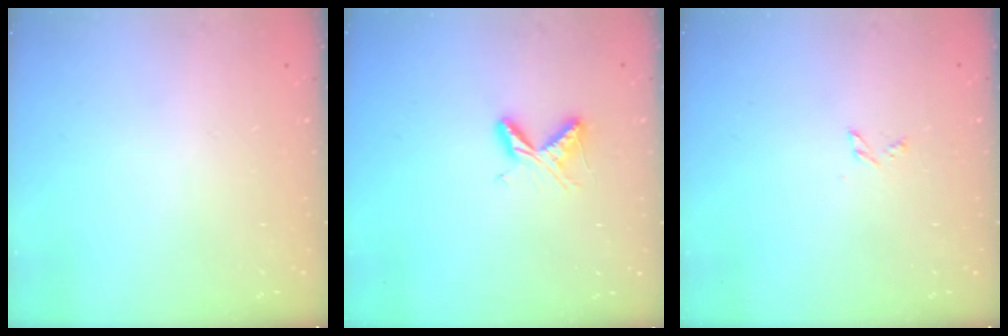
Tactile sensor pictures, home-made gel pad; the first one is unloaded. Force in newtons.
{"total": 6.1, "press": 6.0, "slide": 0.6}
{"total": 2.4, "press": 2.4, "slide": 0.2}